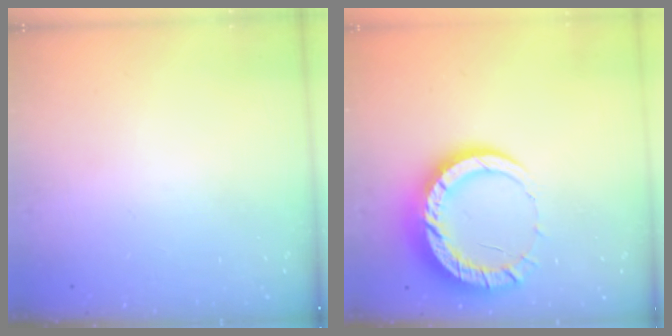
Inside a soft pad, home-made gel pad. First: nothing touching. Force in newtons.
{"total": 14.0, "press": 14.0, "slide": 1.3}